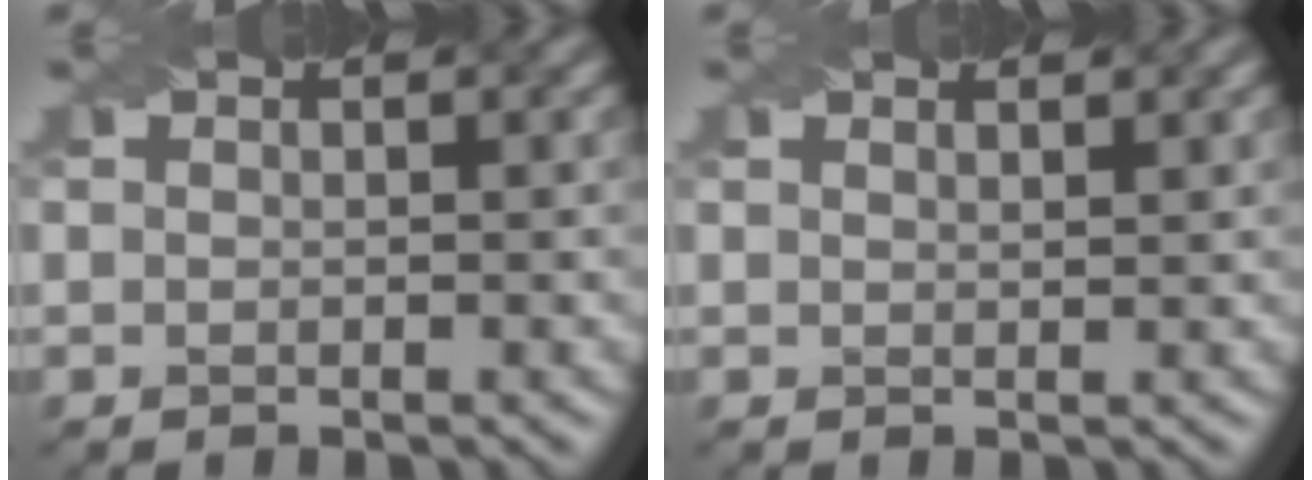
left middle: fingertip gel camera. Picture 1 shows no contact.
{"total": 1.3, "force": [1.1, 0.3, 0.6], "torque": [-0.006, -0.005, 0.010]}